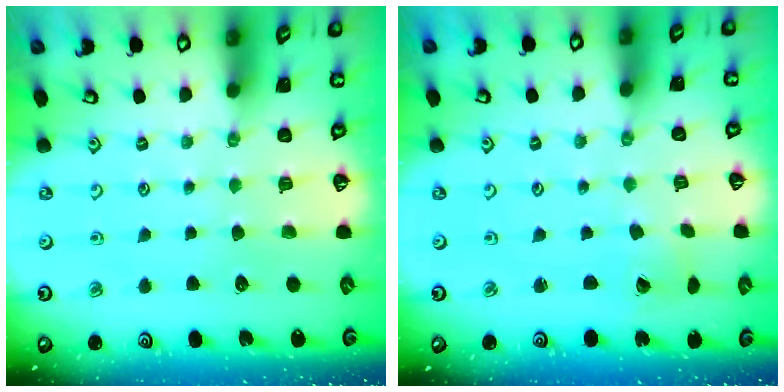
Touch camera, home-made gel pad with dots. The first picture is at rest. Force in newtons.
{"total": 1.7, "press": 1.7, "slide": 0.1}